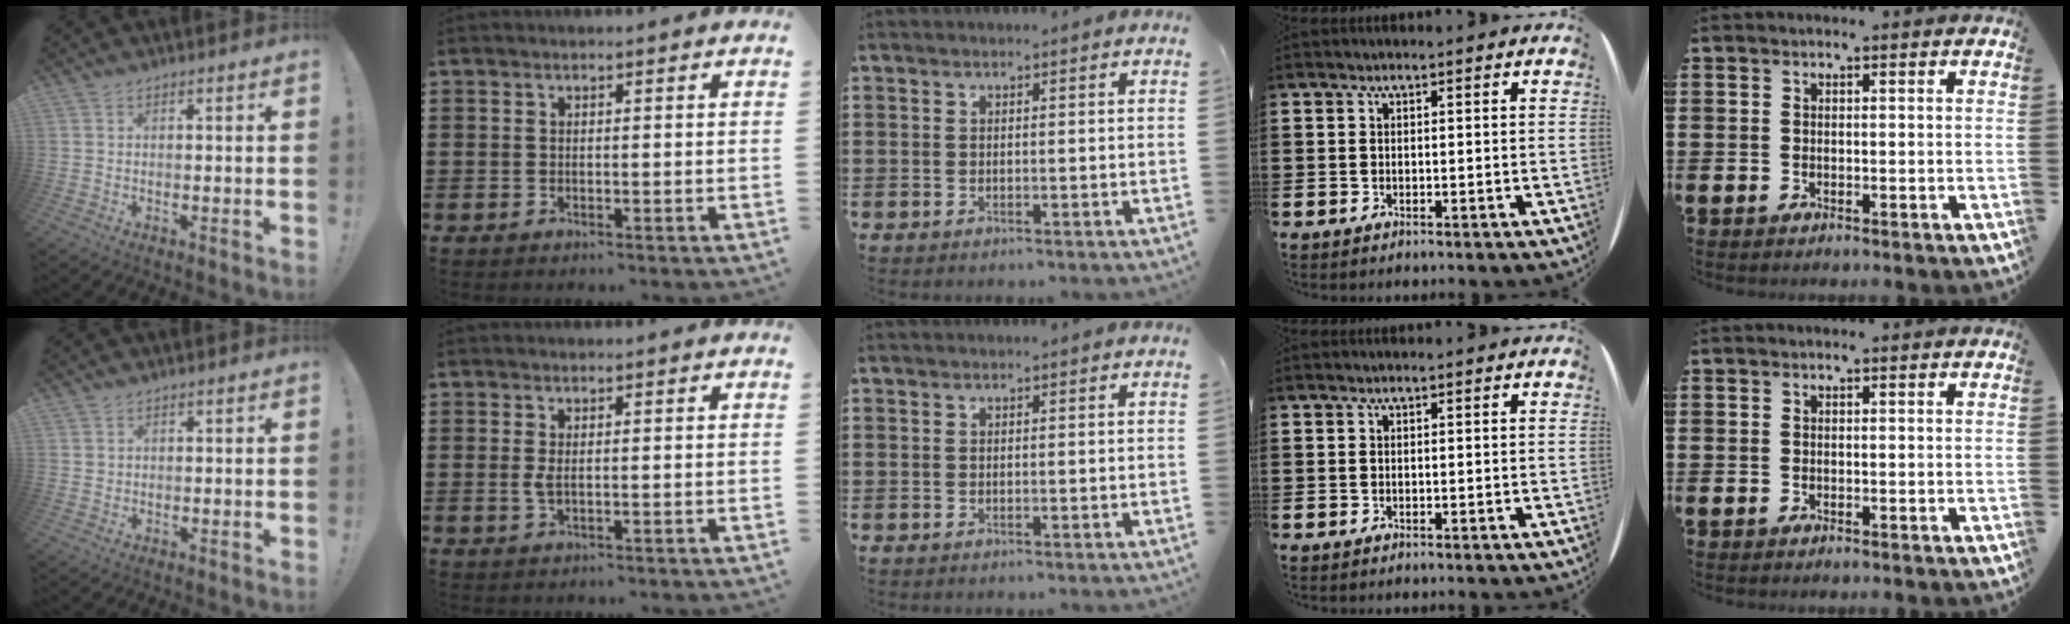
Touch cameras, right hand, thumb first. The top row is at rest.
{"thumb": {"total": 1.0, "force": [0.5, 0.9, 0.2], "torque": [0.003, 0.000, 0.008]}, "index": {"total": 1.6, "force": [0.0, 0.4, 1.6], "torque": [-0.038, -0.003, -0.003]}}